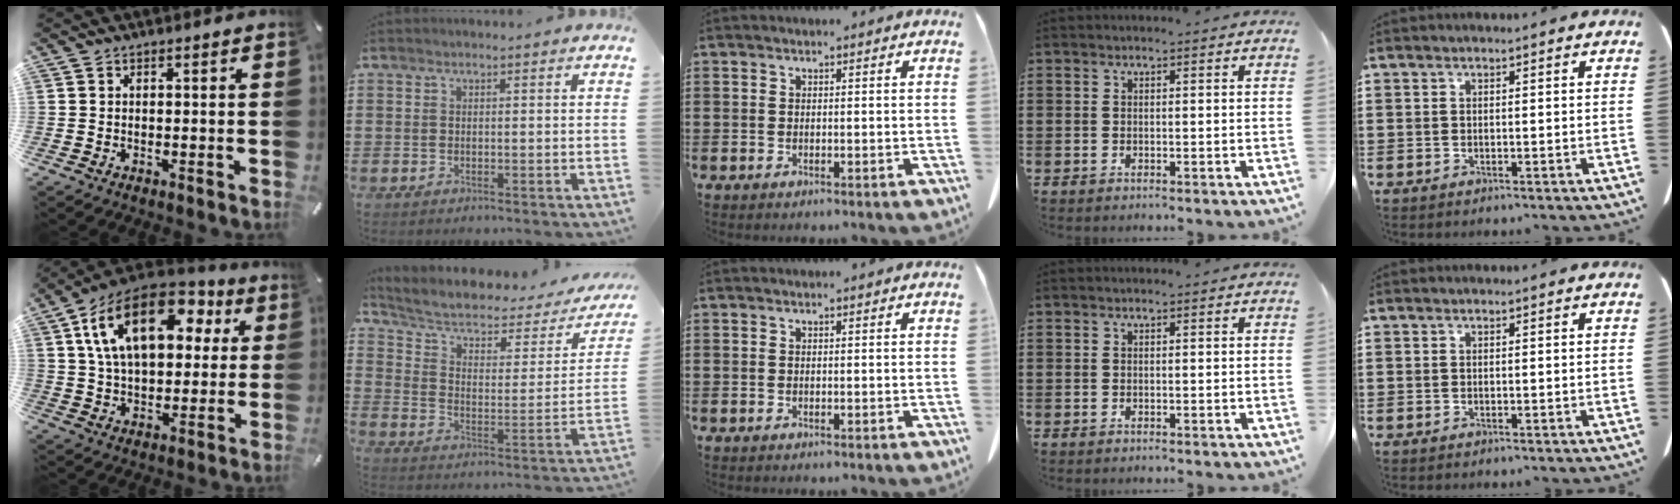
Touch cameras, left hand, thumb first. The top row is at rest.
{"thumb": {"total": 21.6, "force": [8.1, 12.6, 15.5], "torque": [-0.297, -0.018, 0.130]}, "index": {"total": 5.3, "force": [3.4, 2.4, 3.4], "torque": [-0.084, -0.021, 0.052]}}